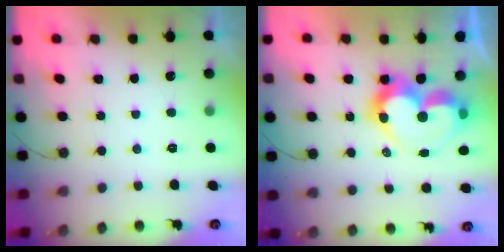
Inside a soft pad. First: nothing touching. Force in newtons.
{"total": 13.1, "press": 13.1, "slide": 1.3}